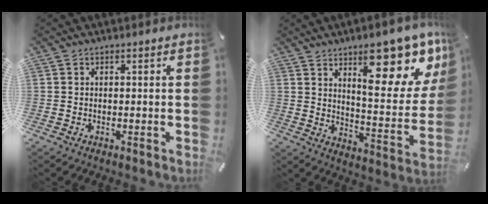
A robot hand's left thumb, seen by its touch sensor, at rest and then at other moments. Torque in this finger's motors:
{"motor_torque": [2.76, 2.24, 1.38, -1.39, 0.13]}